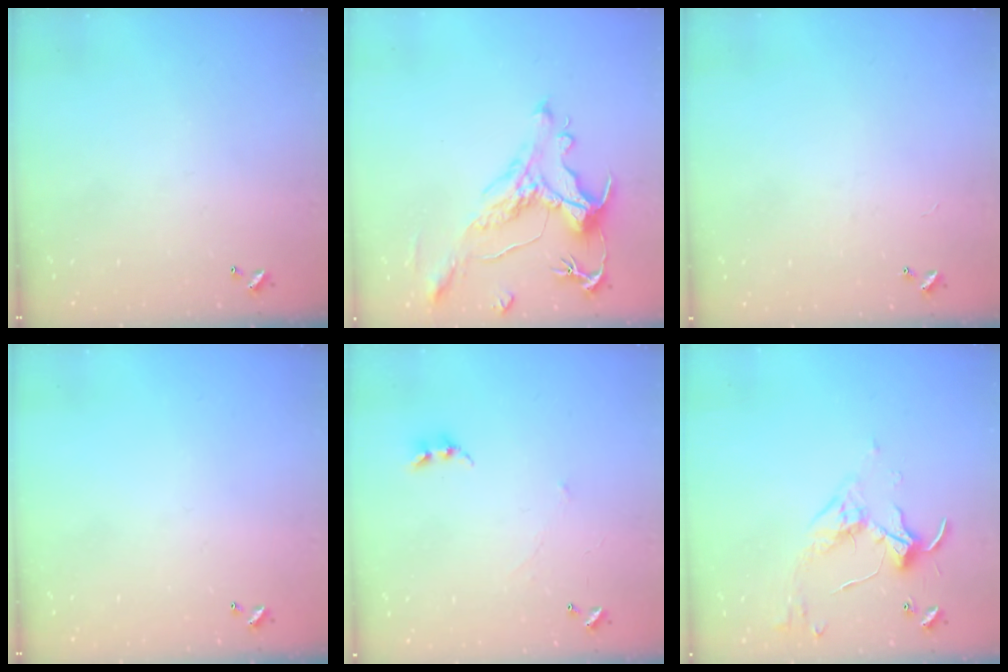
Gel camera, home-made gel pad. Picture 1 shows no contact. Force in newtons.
{"total": 1.2, "press": 0.2, "slide": 1.2}
{"total": 2.4, "press": 2.4, "slide": 0.3}
{"total": 0.0}
{"total": 0.9, "press": 0.8, "slide": 0.5}
{"total": 3.4, "press": 3.3, "slide": 0.6}